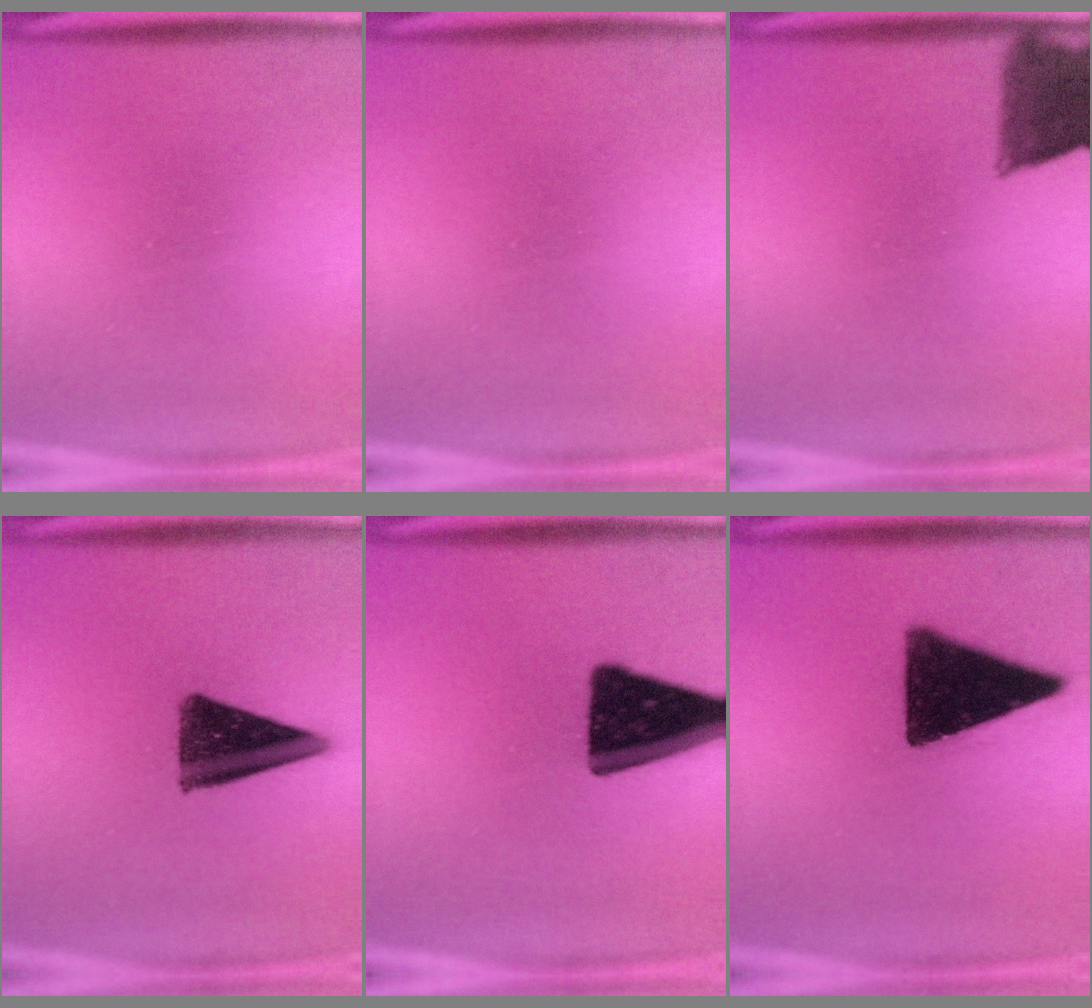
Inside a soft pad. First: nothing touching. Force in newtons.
{"total": 0.0}
{"total": 9.9}
{"total": 11.6}
{"total": 17.7}
{"total": 16.6}